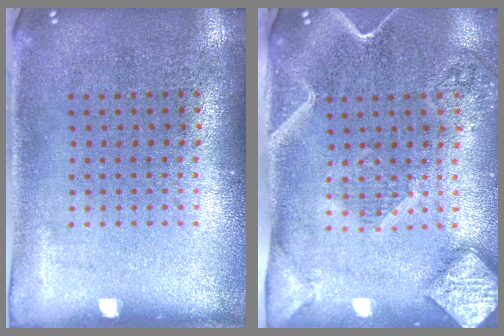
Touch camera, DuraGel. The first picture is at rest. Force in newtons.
{"total": 2.6, "press": 2.1, "slide": 1.5}